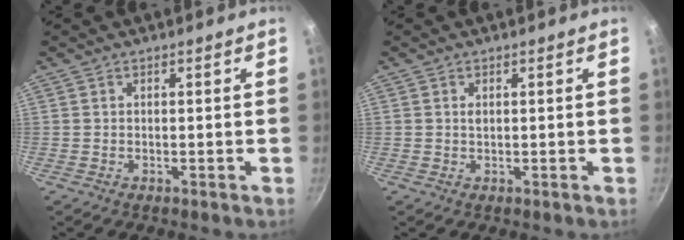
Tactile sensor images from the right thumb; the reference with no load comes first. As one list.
[{"total": 0.9, "force": [0.3, 0.6, 0.7], "torque": [-0.009, -0.001, 0.008]}]